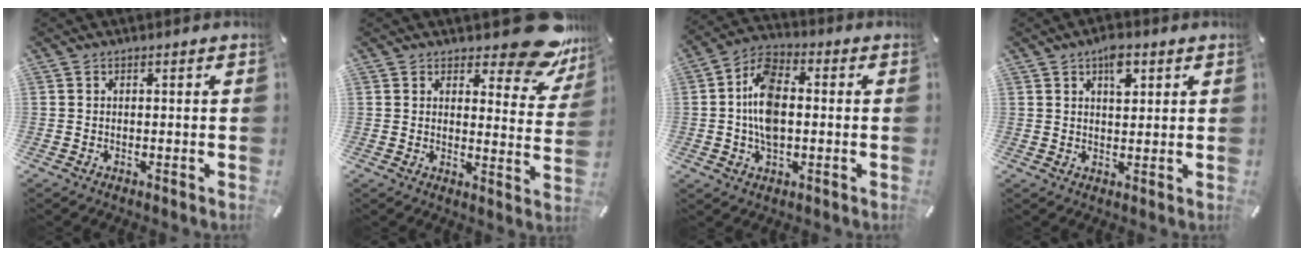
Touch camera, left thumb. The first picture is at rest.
{"total": 13.3, "force": [9.8, 5.4, 7.3], "torque": [-0.082, -0.075, 0.167]}
{"total": 10.6, "force": [-0.3, 6.5, 8.4], "torque": [-0.173, 0.007, -0.006]}
{"total": 5.3, "force": [2.6, 2.8, 3.7], "torque": [-0.048, -0.006, 0.039]}